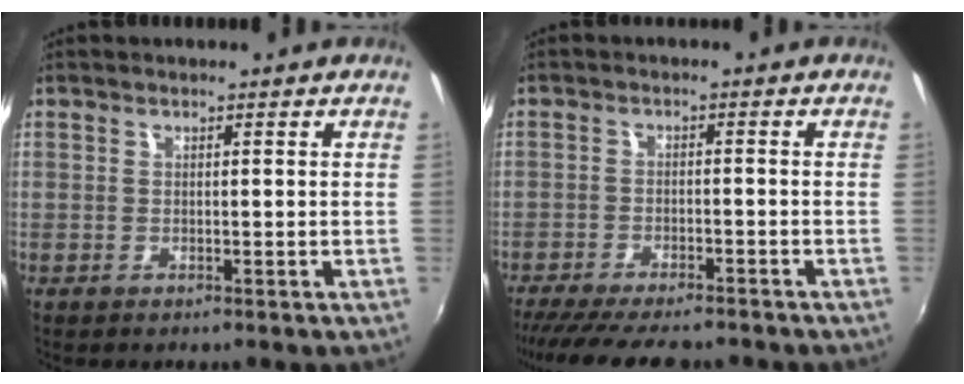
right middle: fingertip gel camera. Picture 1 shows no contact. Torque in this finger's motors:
{"motor_torque": [1.06, -1.08, 0.14, 0.07]}